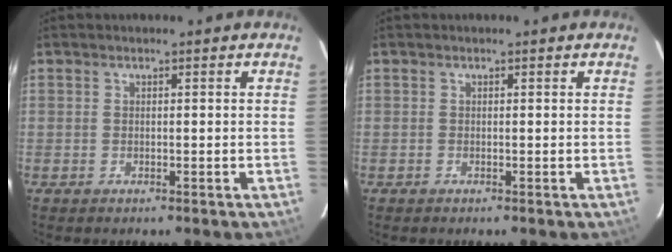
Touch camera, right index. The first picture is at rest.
{"total": 0.0}